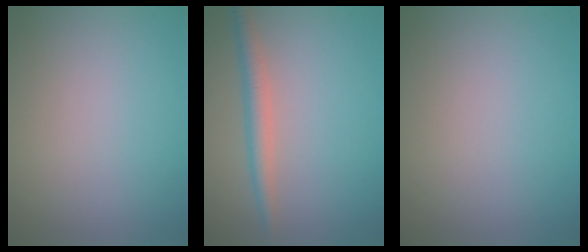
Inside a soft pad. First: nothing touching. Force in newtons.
{"total": 2.4, "press": 2.4, "slide": 0.0}
{"total": 0.0}